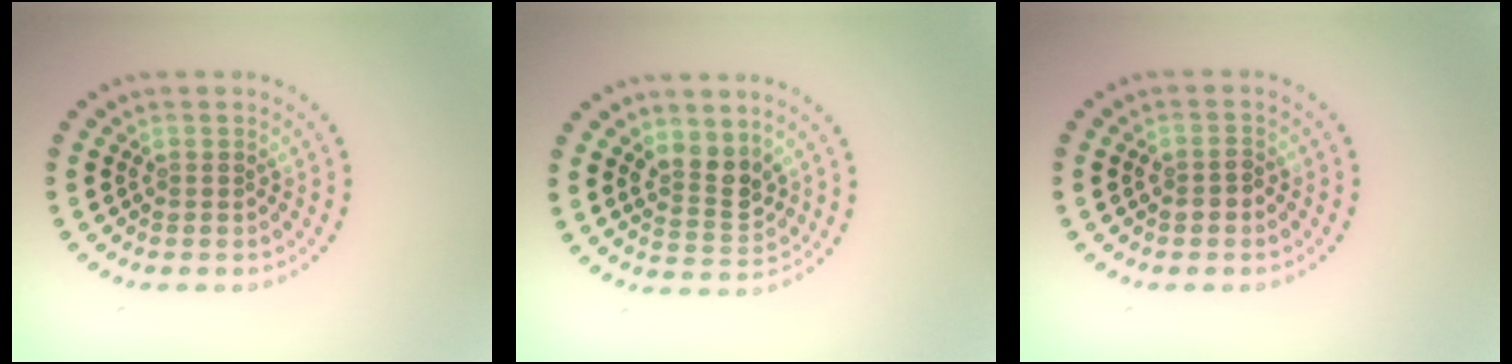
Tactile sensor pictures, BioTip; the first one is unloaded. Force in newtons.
{"total": 2.8, "press": 2.5, "slide": 1.3}
{"total": 1.4, "press": 1.3, "slide": 0.4}